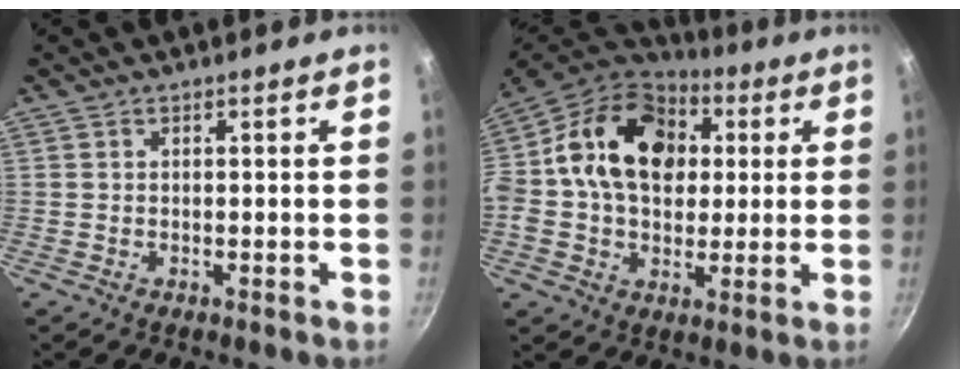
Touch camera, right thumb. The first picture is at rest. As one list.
[{"total": 21.6, "force": [4.1, 15.7, 14.2], "torque": [-0.223, 0.021, 0.053]}]